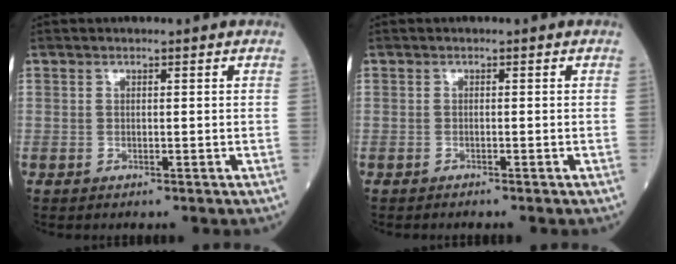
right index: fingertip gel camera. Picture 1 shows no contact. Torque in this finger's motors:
{"motor_torque": [-0.03, -0.22, 0.03, 0.00]}